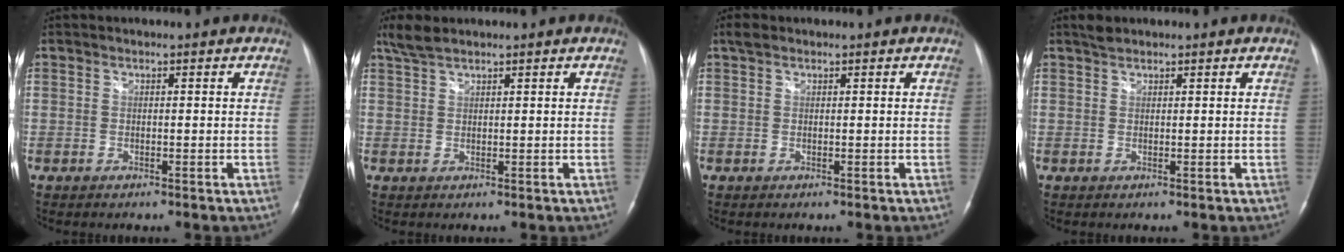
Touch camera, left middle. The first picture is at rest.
{"total": 3.0, "force": [2.6, 0.5, 1.4], "torque": [-0.036, 0.013, 0.056]}
{"total": 1.4, "force": [1.0, 0.7, 0.7], "torque": [-0.017, 0.018, 0.019]}
{"total": 1.4, "force": [1.3, 0.5, 0.5], "torque": [-0.013, 0.012, 0.025]}